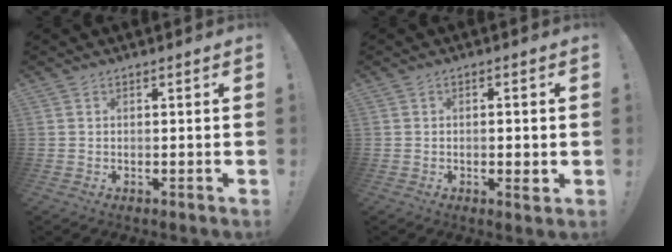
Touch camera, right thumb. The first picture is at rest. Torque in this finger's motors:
{"motor_torque": [0.02, -0.02, 0.08, -0.06, 0.02]}